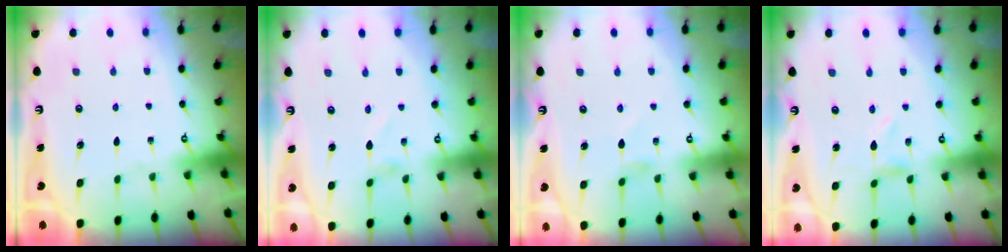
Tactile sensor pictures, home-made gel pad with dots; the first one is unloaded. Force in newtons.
{"total": 1.4, "press": 1.4, "slide": 0.1}
{"total": 1.2, "press": 1.1, "slide": 0.4}
{"total": 0.0}